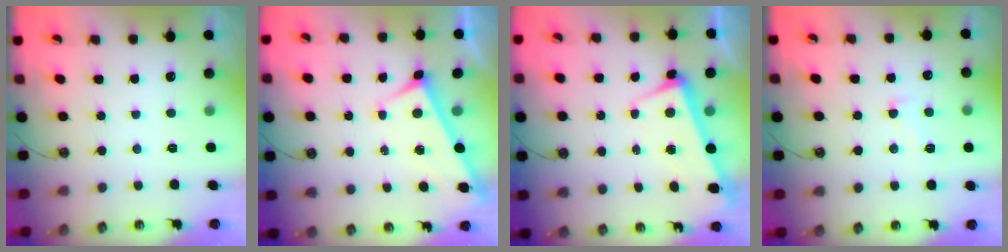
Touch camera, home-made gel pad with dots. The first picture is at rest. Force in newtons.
{"total": 3.4, "press": 3.3, "slide": 0.3}
{"total": 3.2, "press": 3.1, "slide": 1.0}
{"total": 2.1, "press": 2.0, "slide": 0.8}